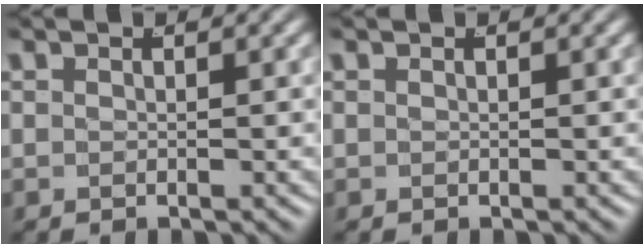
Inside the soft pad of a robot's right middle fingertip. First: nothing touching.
{"total": 0.0}